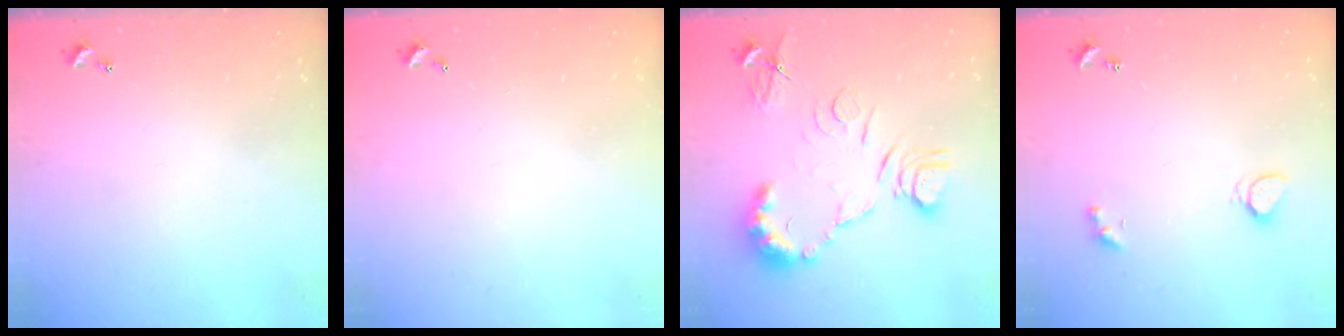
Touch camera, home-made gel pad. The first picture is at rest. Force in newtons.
{"total": 2.8, "press": 2.8, "slide": 0.1}
{"total": 11.6, "press": 11.6, "slide": 0.5}
{"total": 2.1, "press": 2.0, "slide": 0.6}